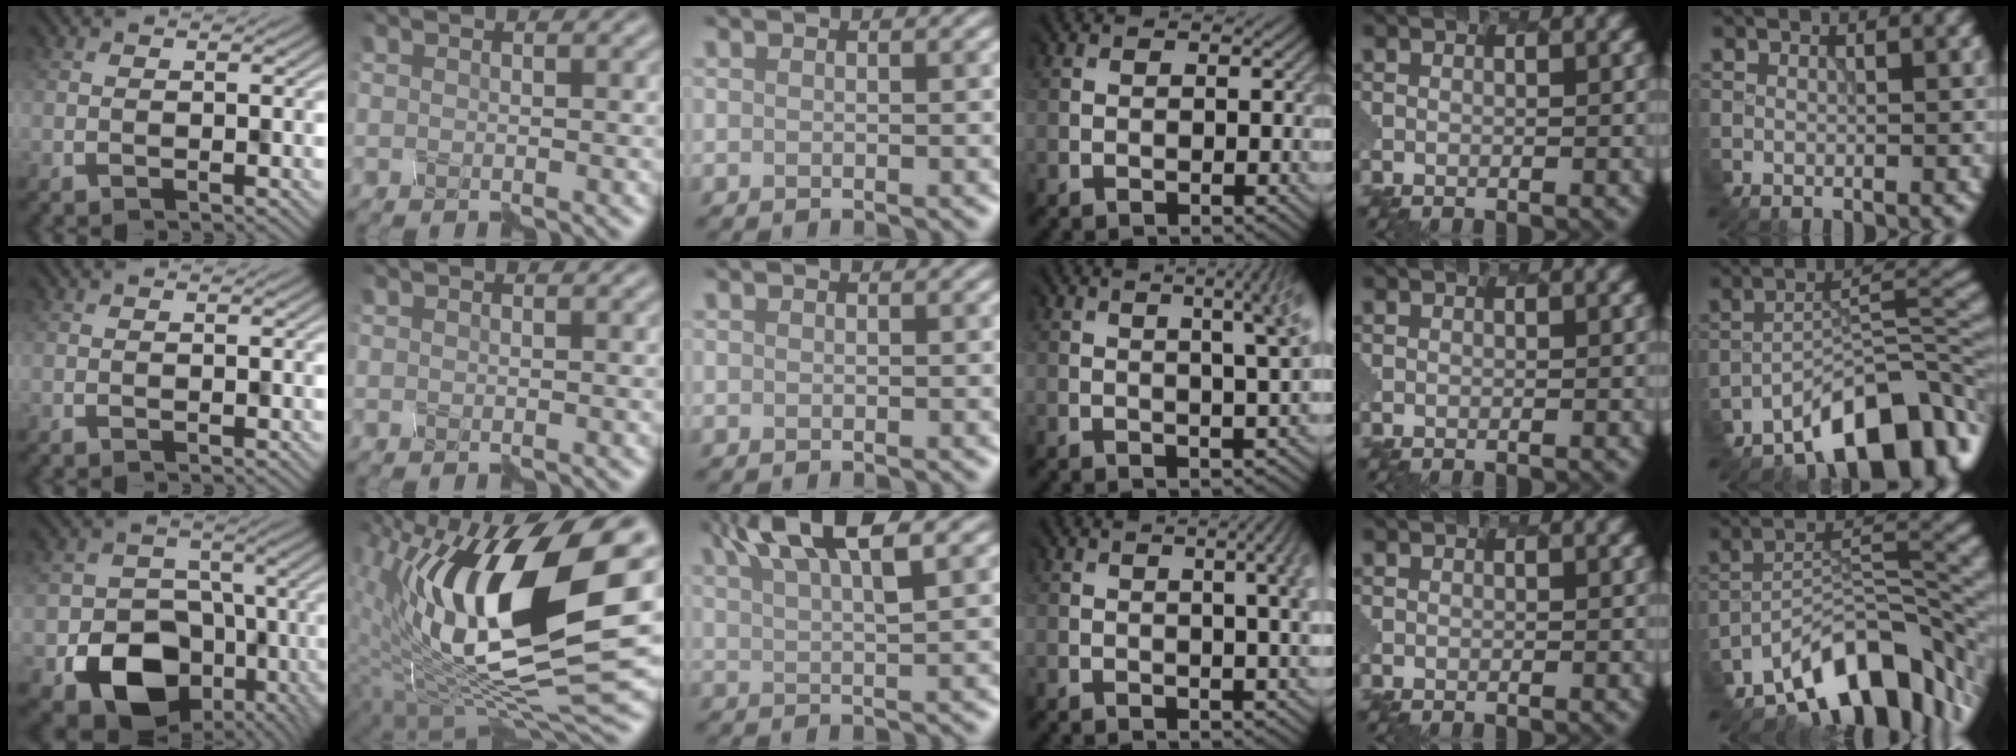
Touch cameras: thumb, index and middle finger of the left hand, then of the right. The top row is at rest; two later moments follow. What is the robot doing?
{"motion": "disassemble", "object": "spray bottle"}